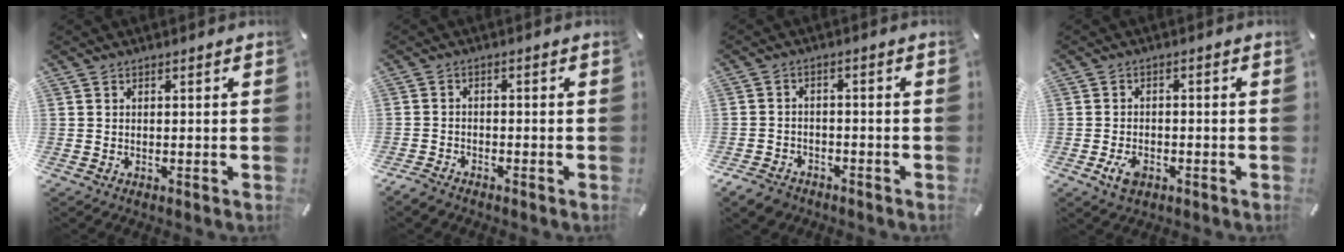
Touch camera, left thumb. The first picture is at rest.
{"total": 2.3, "force": [-2.1, 0.9, 0.4], "torque": [-0.016, 0.010, -0.044]}
{"total": 4.5, "force": [-3.5, 2.7, 0.9], "torque": [-0.026, 0.018, -0.069]}
{"total": 4.1, "force": [-2.0, 2.6, 2.5], "torque": [-0.063, 0.003, -0.039]}